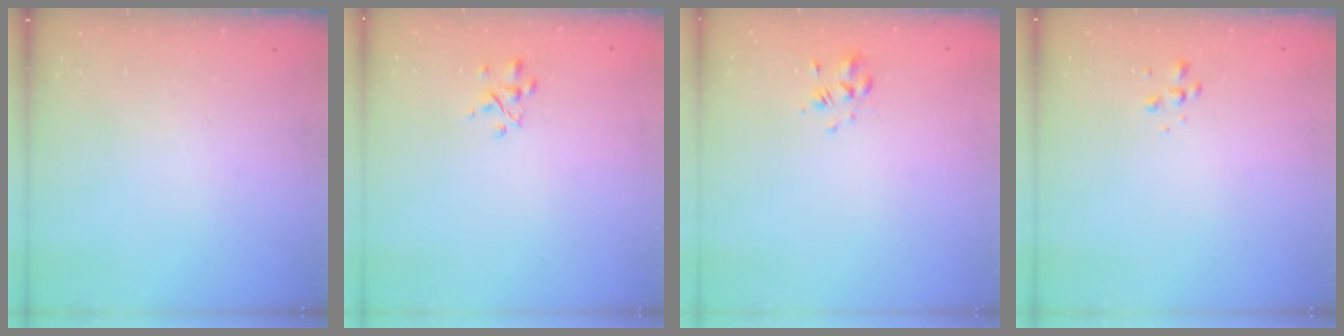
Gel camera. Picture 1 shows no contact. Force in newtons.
{"total": 2.5, "press": 2.5, "slide": 0.5}
{"total": 2.1, "press": 1.9, "slide": 0.7}
{"total": 1.4, "press": 1.3, "slide": 0.4}